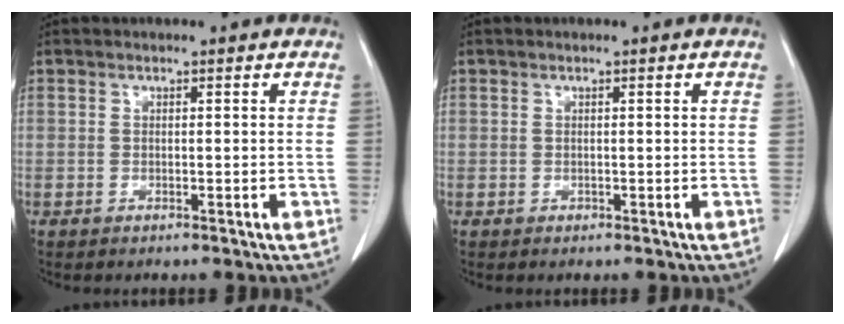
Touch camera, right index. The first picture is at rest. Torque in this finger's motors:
{"motor_torque": [-1.12, 0.00, -0.37, -0.14]}